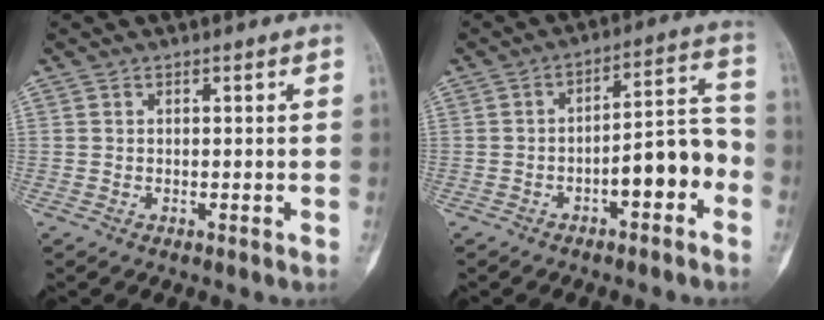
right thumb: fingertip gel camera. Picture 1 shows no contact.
{"total": 10.2, "force": [-3.8, 3.9, 8.6], "torque": [-0.110, 0.054, -0.056]}